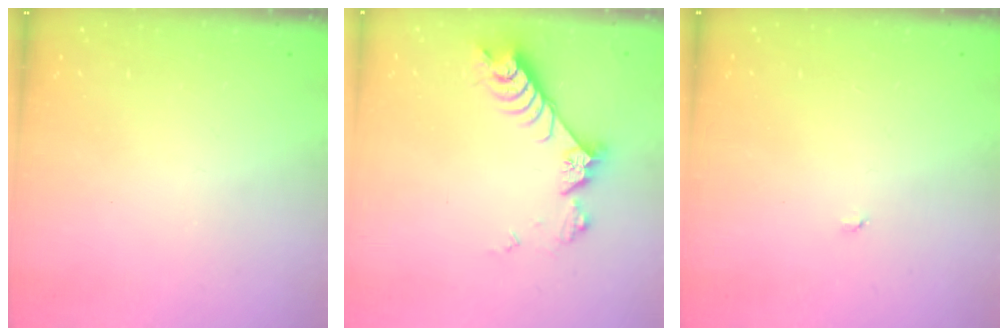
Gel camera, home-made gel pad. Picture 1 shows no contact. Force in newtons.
{"total": 7.4, "press": 7.3, "slide": 1.1}
{"total": 2.9, "press": 2.9, "slide": 0.3}